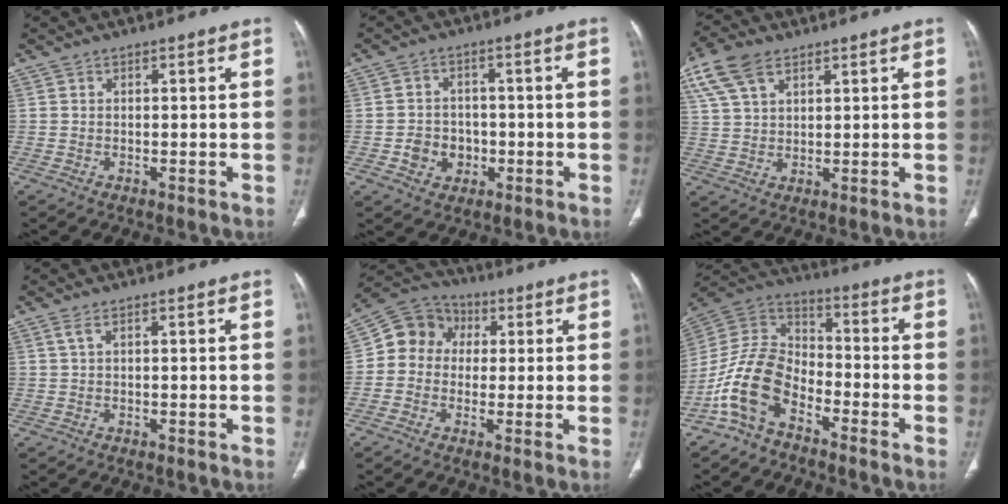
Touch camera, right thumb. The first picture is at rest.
{"total": 6.0, "force": [-1.6, 5.2, 2.5], "torque": [-0.017, 0.016, -0.022]}
{"total": 9.3, "force": [5.3, 5.1, 5.7], "torque": [-0.115, 0.003, 0.107]}
{"total": 0.8, "force": [0.2, 0.1, 0.8], "torque": [-0.019, 0.006, 0.003]}
{"total": 9.2, "force": [0.8, 8.2, 4.1], "torque": [-0.045, 0.027, -0.002]}
{"total": 12.6, "force": [-7.1, 7.2, 7.5], "torque": [-0.141, 0.066, -0.152]}